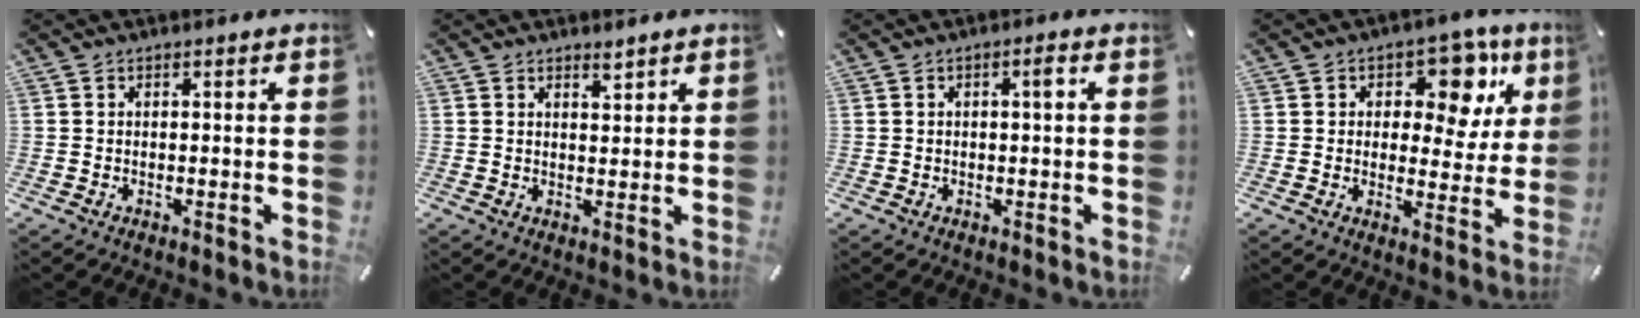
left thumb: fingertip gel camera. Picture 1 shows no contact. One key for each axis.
{"total": 2.1, "fx": 1.8, "fy": 0.8, "fz": 0.6, "tx": 0.003, "ty": -0.014, "tz": 0.031}
{"total": 2.1, "fx": 0.4, "fy": 0.4, "fz": 2.1, "tx": -0.039, "ty": 0.005, "tz": 0.004}
{"total": 12.0, "fx": 6.1, "fy": 7.5, "fz": 7.2, "tx": -0.092, "ty": -0.037, "tz": 0.103}